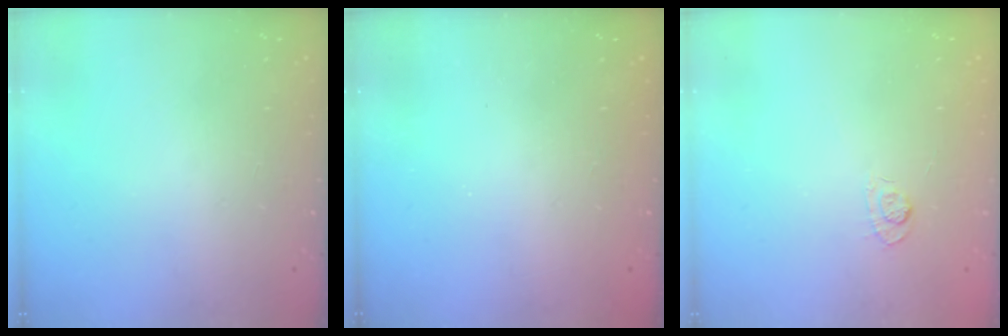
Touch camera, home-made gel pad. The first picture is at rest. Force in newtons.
{"total": 2.2, "press": 2.1, "slide": 0.7}
{"total": 3.5, "press": 3.1, "slide": 1.6}